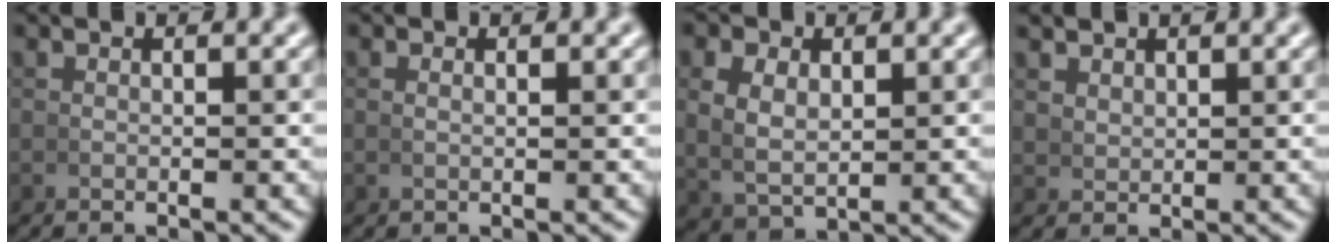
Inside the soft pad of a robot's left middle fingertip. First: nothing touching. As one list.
[{"total": 0.5, "force": [0.3, -0.2, 0.3], "torque": [-0.008, -0.001, 0.008]}, {"total": 4.2, "force": [1.0, 3.0, 2.7], "torque": [-0.061, -0.013, 0.031]}, {"total": 1.9, "force": [1.7, 0.7, 0.6], "torque": [-0.008, 0.001, 0.042]}]